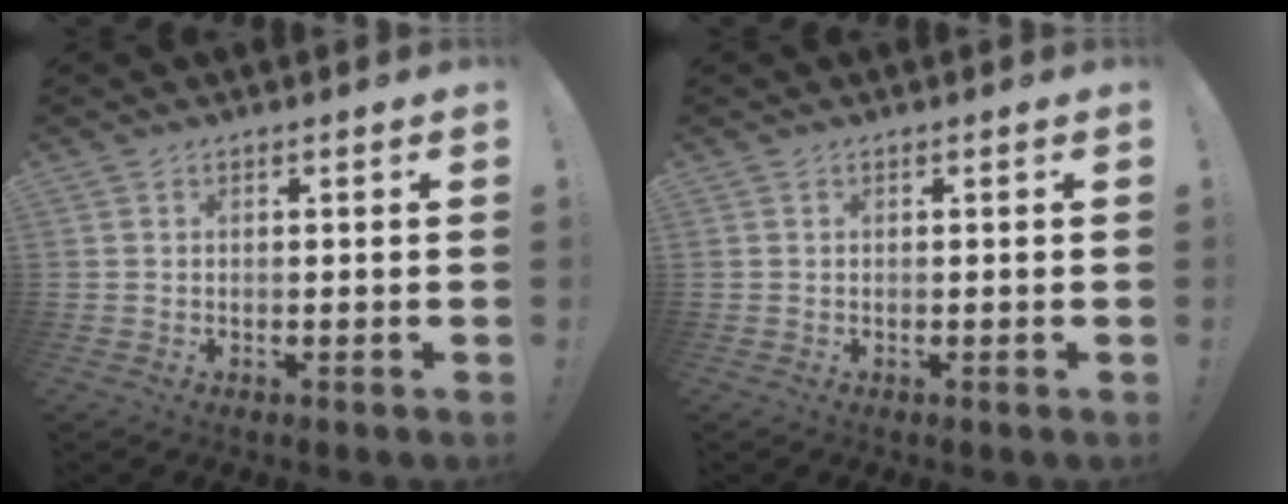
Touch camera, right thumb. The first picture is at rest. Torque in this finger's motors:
{"motor_torque": [0.01, 0.01, 0.03, -0.03, 0.02]}